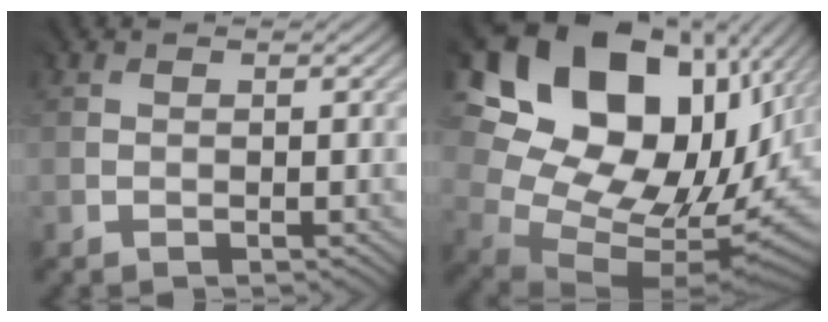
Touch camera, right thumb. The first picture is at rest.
{"total": 20.0, "force": [8.5, 12.6, 13.0], "torque": [-0.250, 0.014, 0.172]}